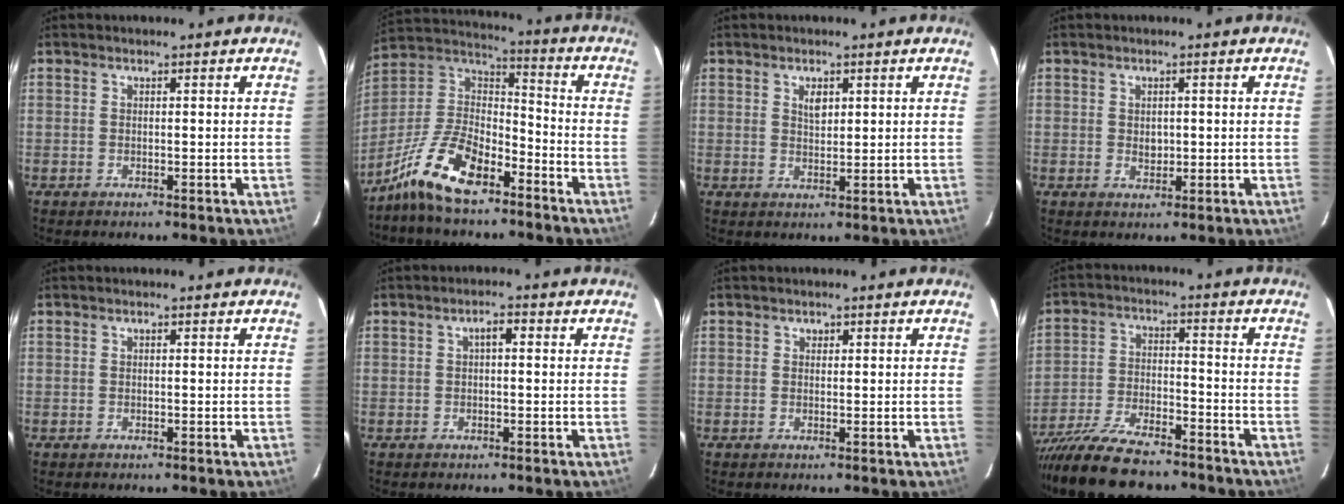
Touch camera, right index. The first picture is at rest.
{"total": 15.6, "force": [-10.6, 6.1, 9.6], "torque": [-0.210, 0.007, -0.201]}
{"total": 2.6, "force": [1.1, 1.6, 1.7], "torque": [-0.026, 0.002, 0.020]}
{"total": 1.9, "force": [0.1, 1.6, 1.0], "torque": [-0.014, 0.001, 0.004]}
{"total": 0.0}
{"total": 2.1, "force": [0.3, 0.9, 1.8], "torque": [-0.031, 0.011, 0.004]}
{"total": 0.8, "force": [0.3, 0.8, 0.1], "torque": [0.001, 0.003, 0.004]}
{"total": 16.6, "force": [-14.0, 4.4, 7.8], "torque": [-0.170, -0.032, -0.236]}